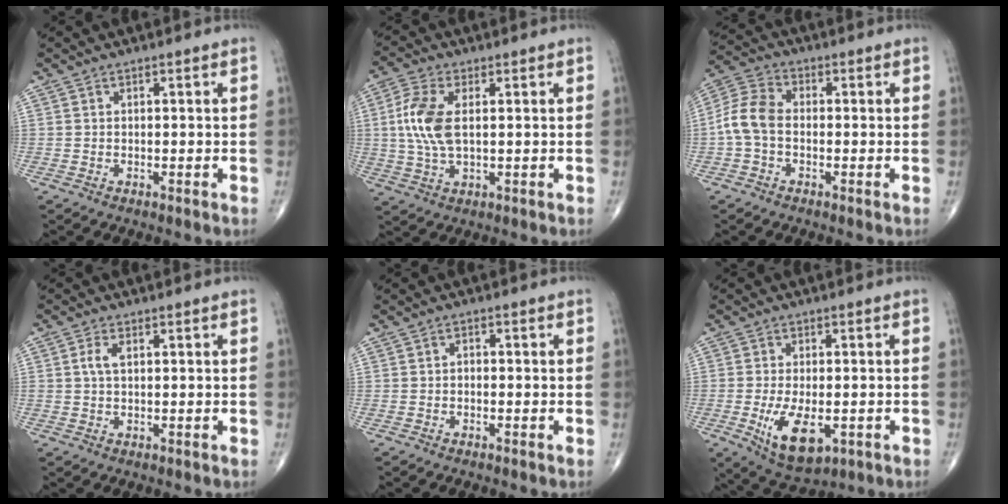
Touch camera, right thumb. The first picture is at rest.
{"total": 9.1, "force": [1.1, 4.5, 7.8], "torque": [-0.185, 0.002, 0.023]}
{"total": 7.4, "force": [-1.0, 4.9, 5.5], "torque": [-0.112, 0.022, -0.034]}
{"total": 2.6, "force": [0.6, 1.4, 2.1], "torque": [-0.049, 0.007, 0.012]}
{"total": 1.0, "force": [-0.5, 0.7, 0.6], "torque": [0.000, 0.006, -0.013]}
{"total": 10.2, "force": [-2.9, 5.1, 8.4], "torque": [-0.141, -0.010, -0.035]}